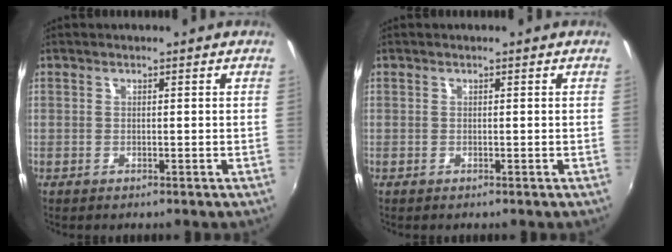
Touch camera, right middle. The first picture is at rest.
{"total": 0.0}